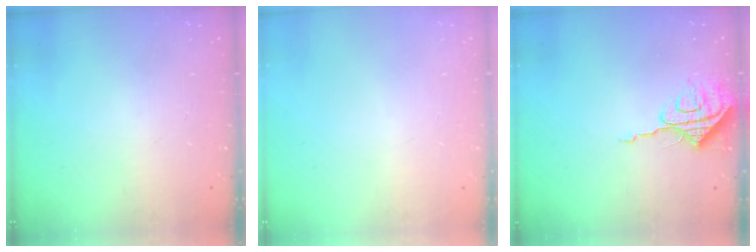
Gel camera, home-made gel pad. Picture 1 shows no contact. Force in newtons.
{"total": 0.0}
{"total": 8.2, "press": 8.2, "slide": 0.7}